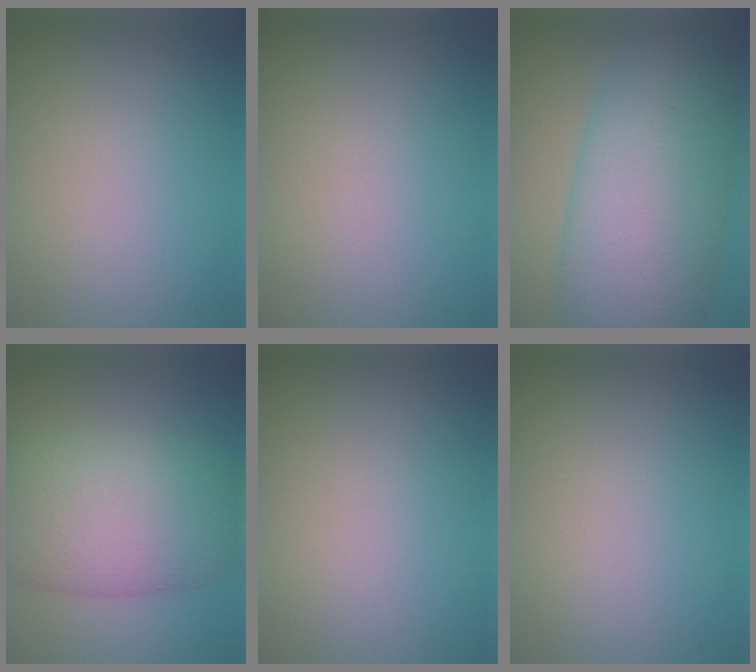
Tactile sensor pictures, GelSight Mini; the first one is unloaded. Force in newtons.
{"total": 0.0}
{"total": 13.4, "press": 13.4, "slide": 0.2}
{"total": 11.2, "press": 11.2, "slide": 0.6}
{"total": 0.0}
{"total": 0.0}